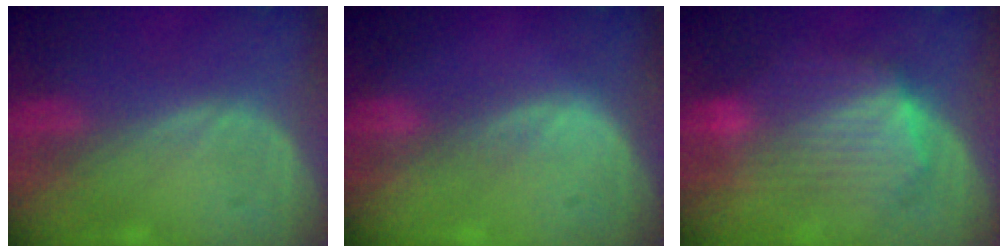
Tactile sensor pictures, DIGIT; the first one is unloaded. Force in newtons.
{"total": 1.3, "press": 1.3, "slide": 0.1}
{"total": 8.9, "press": 8.9, "slide": 0.4}